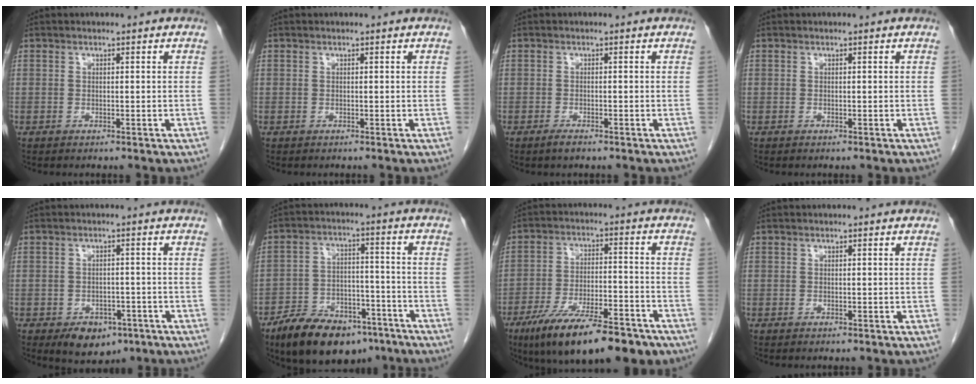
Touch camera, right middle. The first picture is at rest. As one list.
[{"total": 0.0}, {"total": 1.6, "force": [-1.2, 0.3, 1.1], "torque": [-0.026, -0.004, -0.018]}, {"total": 0.0}, {"total": 6.1, "force": [-3.6, 3.8, 3.2], "torque": [-0.045, -0.001, -0.043]}, {"total": 15.2, "force": [-11.1, 6.8, 7.9], "torque": [-0.125, 0.008, -0.181]}, {"total": 17.8, "force": [-12.4, 4.6, 11.8], "torque": [-0.177, -0.012, -0.202]}, {"total": 0.0}]